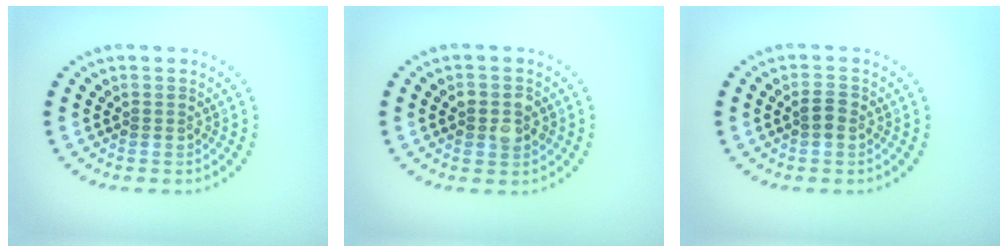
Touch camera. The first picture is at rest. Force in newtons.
{"total": 2.2, "press": 2.2, "slide": 0.2}
{"total": 1.5, "press": 1.5, "slide": 0.2}